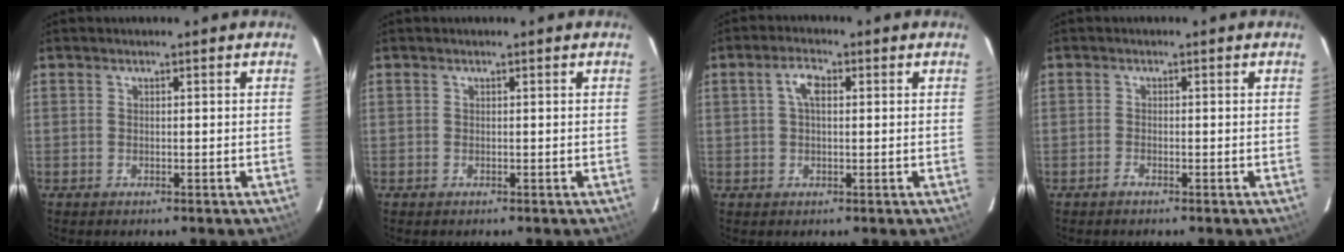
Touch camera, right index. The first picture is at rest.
{"total": 0.0}
{"total": 2.8, "force": [0.6, 1.1, 2.5], "torque": [-0.051, 0.010, 0.011]}
{"total": 0.9, "force": [-0.7, 0.2, 0.4], "torque": [-0.011, 0.000, -0.017]}